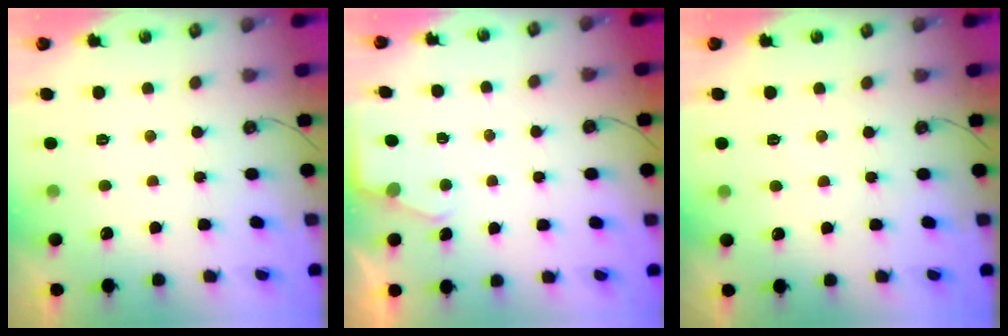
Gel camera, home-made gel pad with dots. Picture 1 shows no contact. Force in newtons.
{"total": 2.6, "press": 2.6, "slide": 0.4}
{"total": 3.9, "press": 3.9, "slide": 0.6}